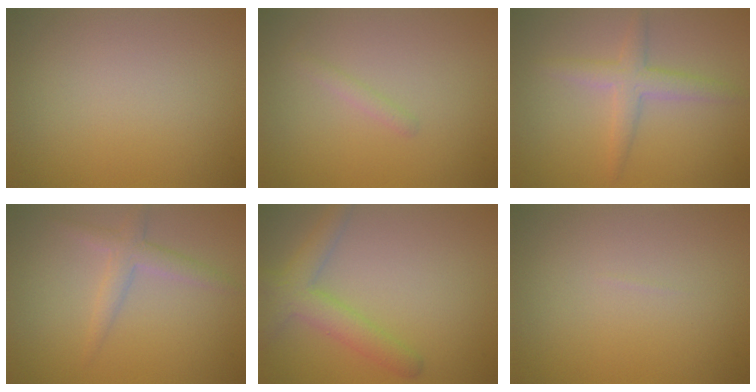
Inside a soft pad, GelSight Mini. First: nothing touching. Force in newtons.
{"total": 0.9, "press": 0.9, "slide": 0.0}
{"total": 2.7, "press": 2.7, "slide": 0.1}
{"total": 2.4, "press": 2.4, "slide": 0.1}
{"total": 3.5, "press": 3.5, "slide": 0.2}
{"total": 0.0}